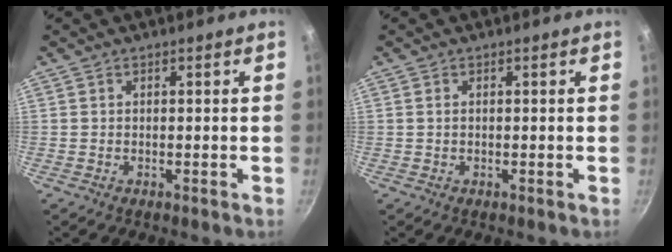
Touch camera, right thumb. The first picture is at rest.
{"total": 0.7, "force": [0.2, 0.5, 0.5], "torque": [-0.011, 0.001, 0.004]}